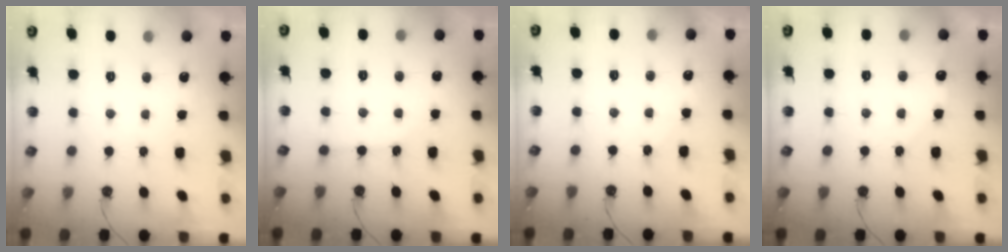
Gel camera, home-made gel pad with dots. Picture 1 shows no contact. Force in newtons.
{"total": 2.6, "press": 2.6, "slide": 0.5}
{"total": 4.4, "press": 4.4, "slide": 0.7}
{"total": 6.0, "press": 5.9, "slide": 0.8}